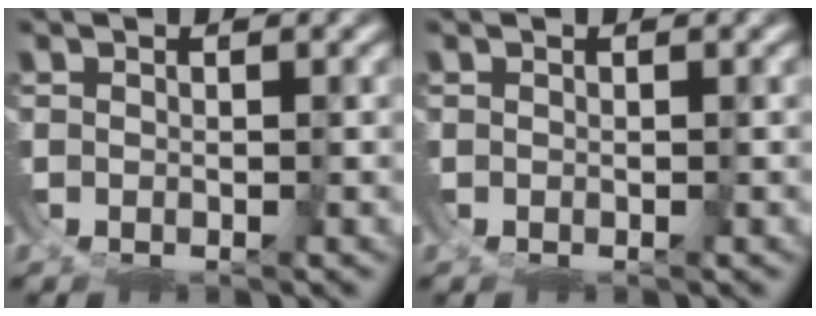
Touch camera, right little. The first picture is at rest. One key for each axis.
{"total": 0.0}